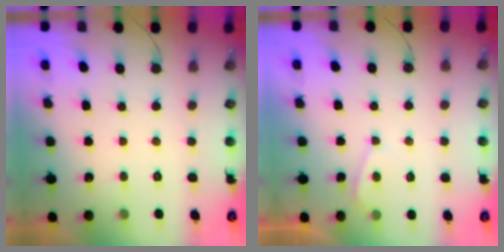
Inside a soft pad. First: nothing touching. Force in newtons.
{"total": 3.0, "press": 3.0, "slide": 0.4}